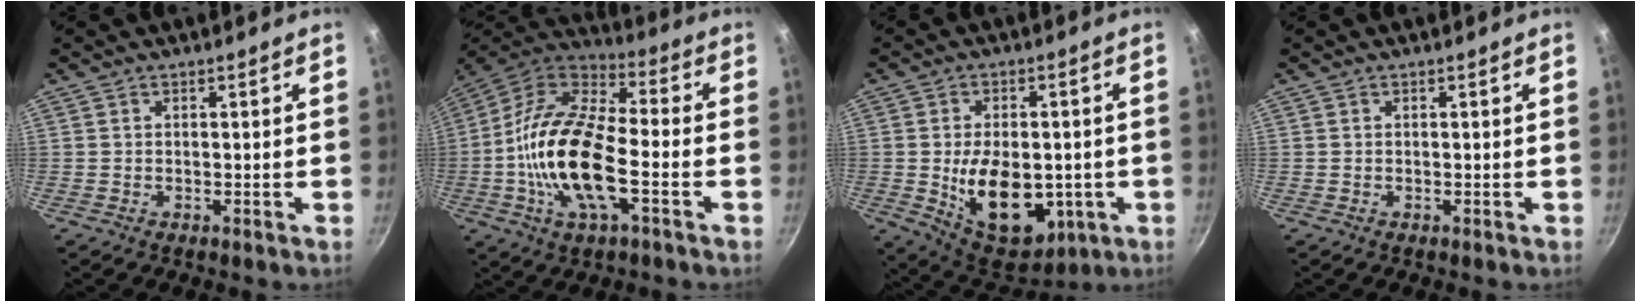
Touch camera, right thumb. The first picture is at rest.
{"total": 19.9, "force": [-4.2, 8.5, 17.5], "torque": [-0.334, 0.034, -0.096]}
{"total": 16.6, "force": [-2.6, 10.4, 12.7], "torque": [-0.167, -0.010, -0.019]}
{"total": 0.0}